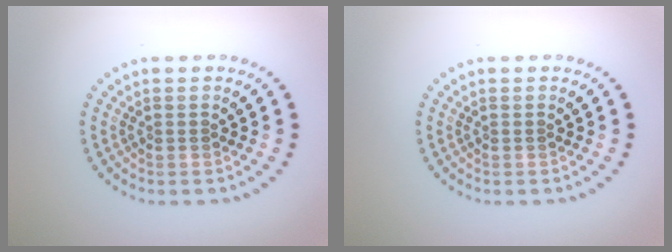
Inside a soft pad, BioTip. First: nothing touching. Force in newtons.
{"total": 0.0}